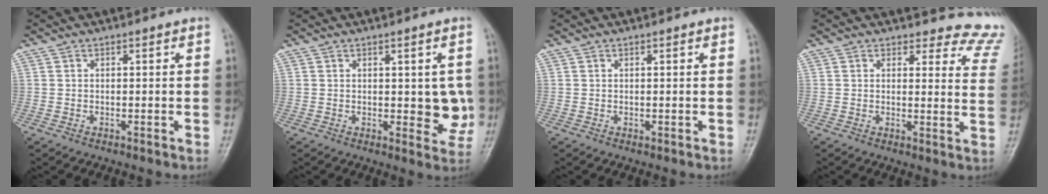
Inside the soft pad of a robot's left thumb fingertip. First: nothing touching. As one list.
[{"total": 6.8, "force": [0.0, 3.3, 5.9], "torque": [-0.037, -0.007, 0.003]}, {"total": 0.0}, {"total": 11.9, "force": [11.4, 3.3, -0.5], "torque": [0.071, -0.108, 0.082]}]